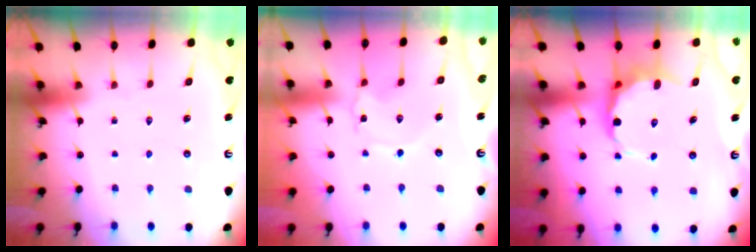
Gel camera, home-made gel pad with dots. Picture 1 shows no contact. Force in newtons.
{"total": 0.9, "press": 0.9, "slide": 0.1}
{"total": 8.9, "press": 8.7, "slide": 2.1}